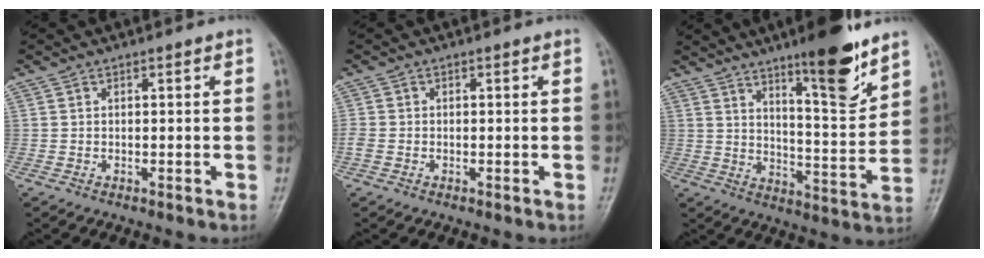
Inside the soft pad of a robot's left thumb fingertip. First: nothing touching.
{"total": 2.1, "force": [-0.7, 1.7, 1.1], "torque": [-0.027, -0.001, -0.018]}
{"total": 12.5, "force": [8.3, 2.7, 9.0], "torque": [-0.109, -0.059, 0.127]}